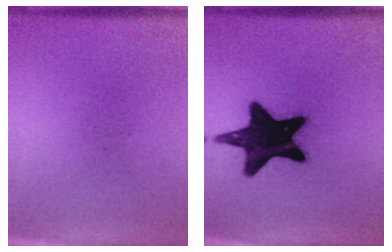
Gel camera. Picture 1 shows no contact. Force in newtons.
{"total": 19.1}